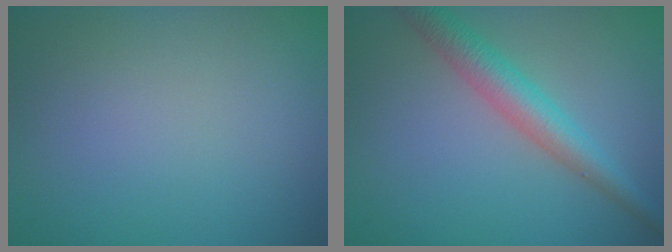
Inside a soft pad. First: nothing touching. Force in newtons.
{"total": 4.0, "press": 4.0, "slide": 0.1}